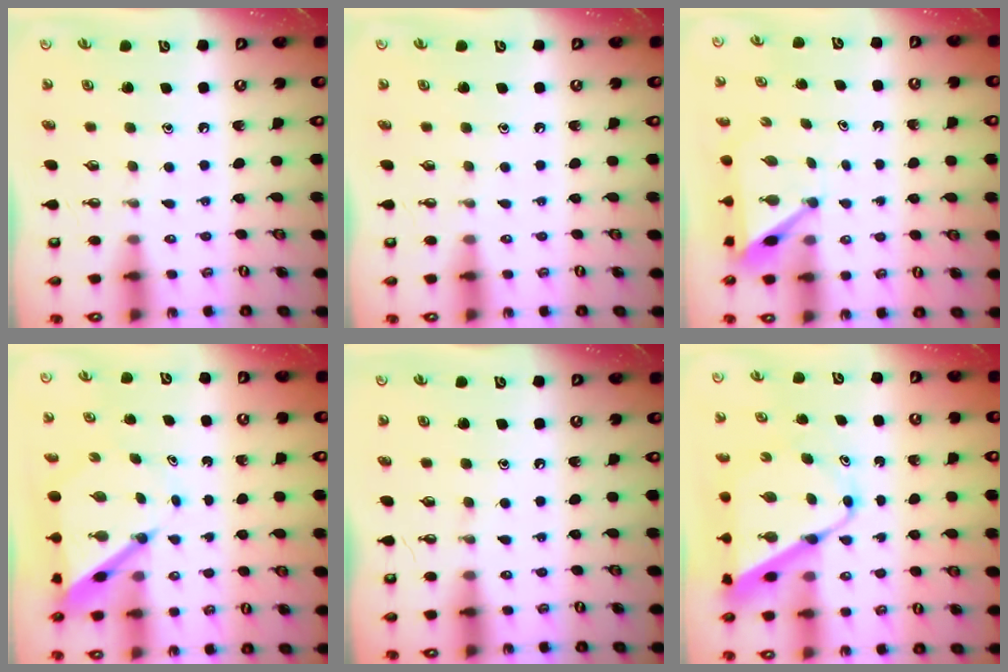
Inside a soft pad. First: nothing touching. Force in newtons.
{"total": 0.0}
{"total": 5.2, "press": 5.1, "slide": 0.5}
{"total": 6.5, "press": 6.4, "slide": 0.7}
{"total": 0.0}
{"total": 11.6, "press": 11.5, "slide": 1.0}